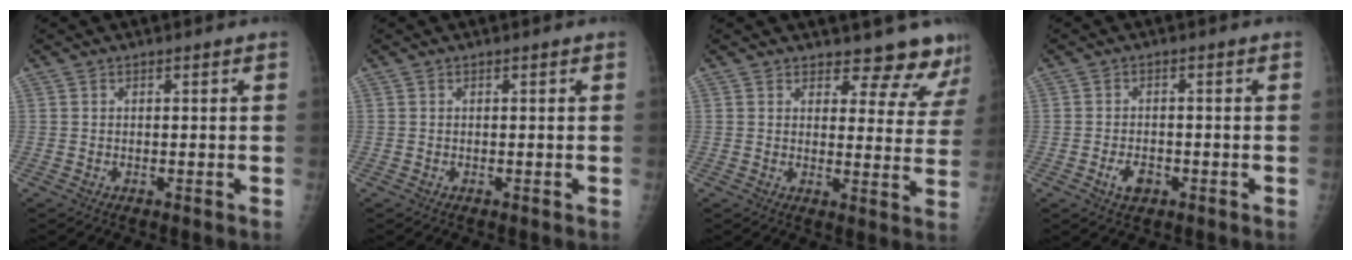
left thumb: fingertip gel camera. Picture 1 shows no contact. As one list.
[{"total": 0.0}, {"total": 11.6, "force": [10.9, 3.6, 1.3], "torque": [0.033, -0.084, 0.108]}, {"total": 3.4, "force": [-1.5, 2.2, 2.2], "torque": [-0.033, 0.005, -0.023]}]